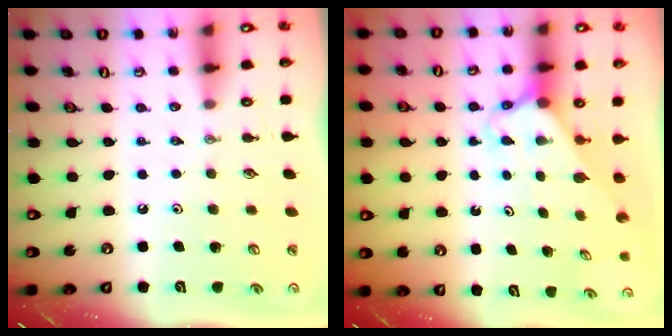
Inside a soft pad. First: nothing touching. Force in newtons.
{"total": 2.6, "press": 2.6, "slide": 0.2}